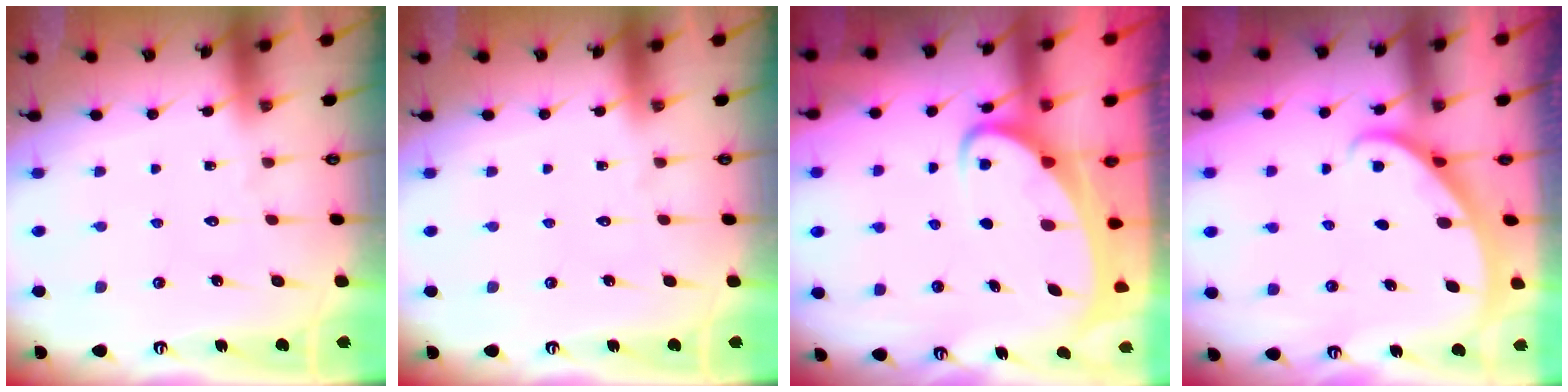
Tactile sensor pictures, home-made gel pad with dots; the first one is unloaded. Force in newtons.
{"total": 0.0}
{"total": 4.5, "press": 4.4, "slide": 0.6}
{"total": 2.2, "press": 2.2, "slide": 0.1}